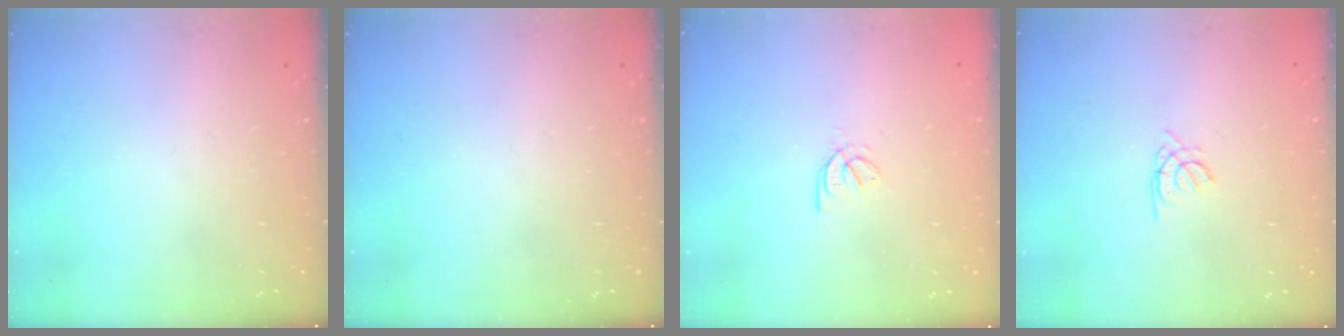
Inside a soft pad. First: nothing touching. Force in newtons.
{"total": 0.0}
{"total": 2.9, "press": 2.8, "slide": 0.8}
{"total": 1.3, "press": 1.2, "slide": 0.4}